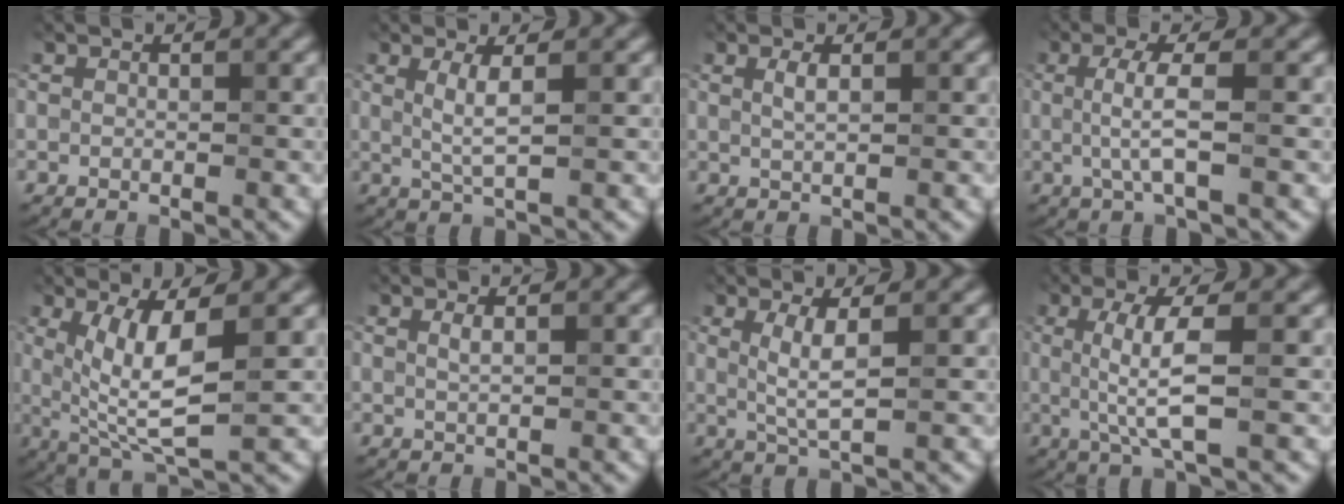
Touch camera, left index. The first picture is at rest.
{"total": 2.4, "force": [0.6, 0.3, 2.3], "torque": [-0.048, -0.001, 0.012]}
{"total": 1.2, "force": [0.5, 0.2, 1.0], "torque": [-0.023, 0.003, 0.011]}
{"total": 3.2, "force": [0.0, 0.4, 3.2], "torque": [-0.066, 0.001, -0.002]}
{"total": 6.0, "force": [0.7, 1.4, 5.8], "torque": [-0.116, -0.009, 0.020]}
{"total": 0.8, "force": [0.4, 0.1, 0.7], "torque": [-0.015, 0.003, 0.009]}
{"total": 2.7, "force": [0.6, 0.3, 2.6], "torque": [-0.056, -0.002, 0.014]}
{"total": 4.4, "force": [0.2, 0.6, 4.4], "torque": [-0.088, 0.002, 0.006]}